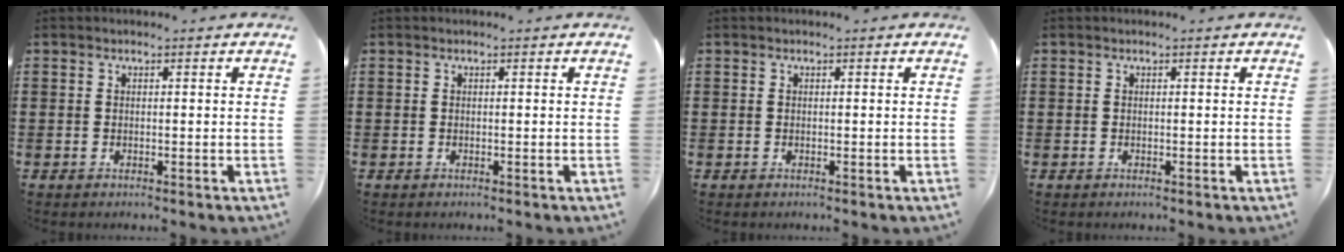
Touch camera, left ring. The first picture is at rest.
{"total": 0.0}
{"total": 0.0}
{"total": 0.0}